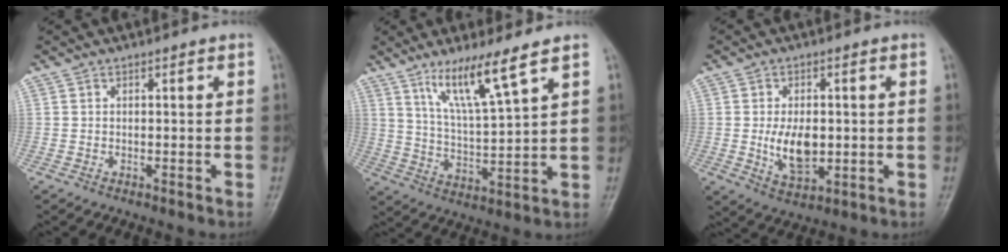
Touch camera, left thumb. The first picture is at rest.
{"total": 10.5, "force": [6.9, 0.9, 8.0], "torque": [-0.147, -0.044, 0.136]}
{"total": 8.4, "force": [-0.4, 4.9, 6.8], "torque": [-0.104, -0.011, 0.001]}